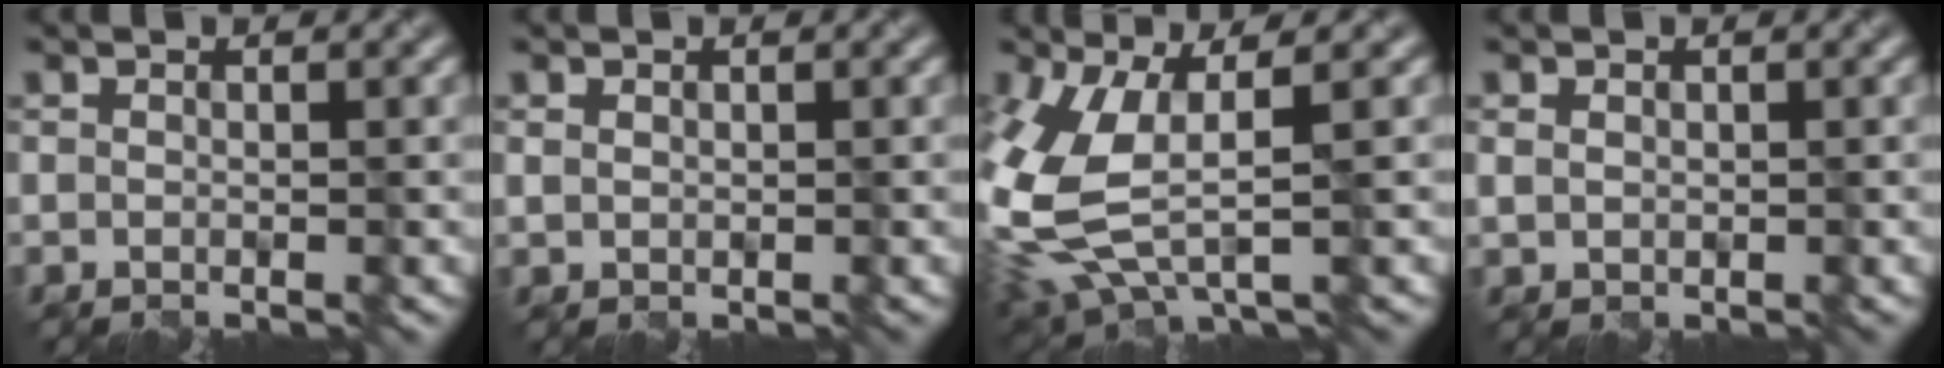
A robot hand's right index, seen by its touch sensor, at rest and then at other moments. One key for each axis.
{"total": 0.6, "fx": 0.4, "fy": 0.5, "fz": 0.1, "tx": -0.004, "ty": -0.001, "tz": 0.011}
{"total": 7.4, "fx": -0.1, "fy": 3.5, "fz": 6.5, "tx": -0.176, "ty": -0.020, "tz": 0.008}
{"total": 0.9, "fx": 0.4, "fy": 0.7, "fz": 0.3, "tx": -0.008, "ty": 0.000, "tz": 0.012}